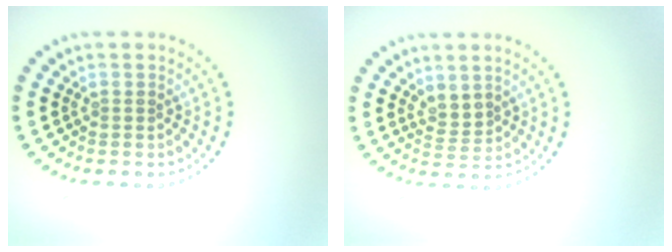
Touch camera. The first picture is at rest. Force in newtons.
{"total": 1.6, "press": 1.3, "slide": 0.9}